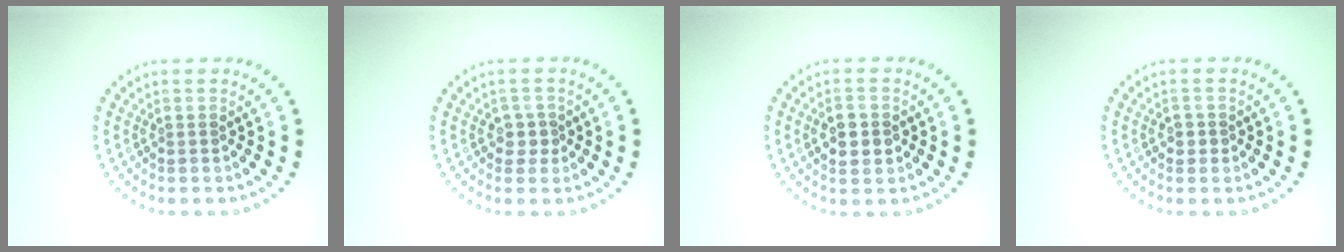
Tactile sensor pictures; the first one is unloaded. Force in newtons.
{"total": 1.4, "press": 1.1, "slide": 0.8}
{"total": 3.0, "press": 3.0, "slide": 0.1}
{"total": 1.2, "press": 1.0, "slide": 0.6}